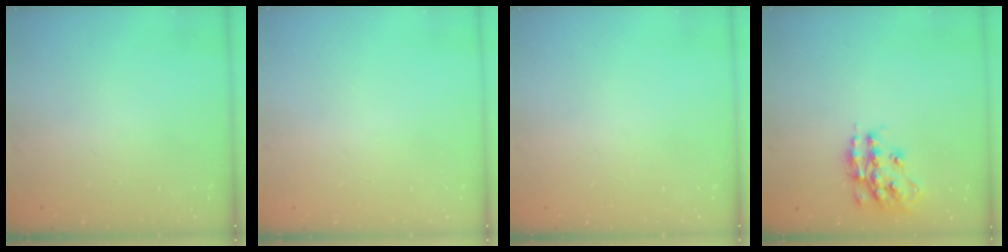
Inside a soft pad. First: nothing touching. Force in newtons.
{"total": 0.0}
{"total": 0.0}
{"total": 14.2, "press": 14.2, "slide": 0.9}